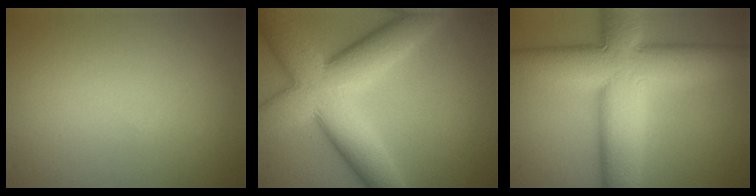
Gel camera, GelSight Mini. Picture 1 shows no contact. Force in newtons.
{"total": 11.4, "press": 11.3, "slide": 0.4}
{"total": 12.9, "press": 12.8, "slide": 0.7}